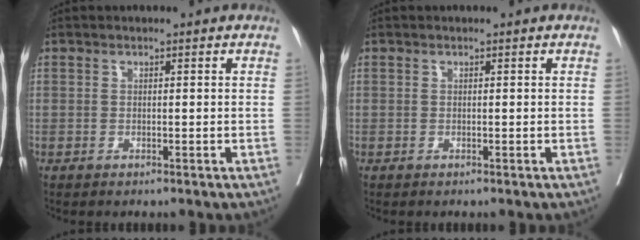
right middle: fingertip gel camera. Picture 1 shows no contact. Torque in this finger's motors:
{"motor_torque": [-0.04, 0.02, -0.02, 0.00]}